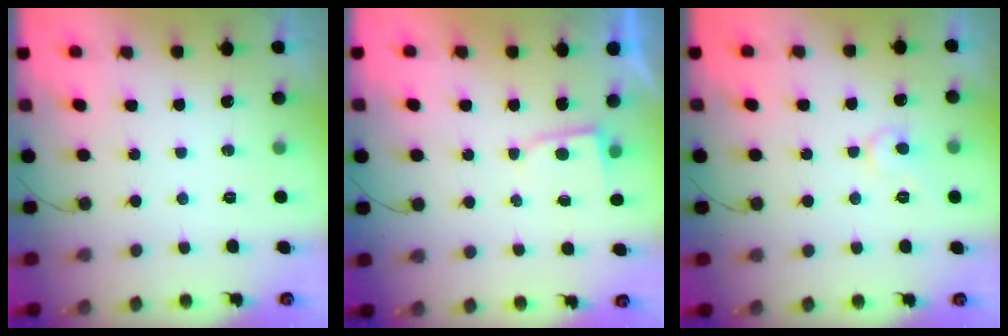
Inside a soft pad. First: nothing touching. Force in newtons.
{"total": 2.1, "press": 2.1, "slide": 0.3}
{"total": 7.1, "press": 7.1, "slide": 0.3}